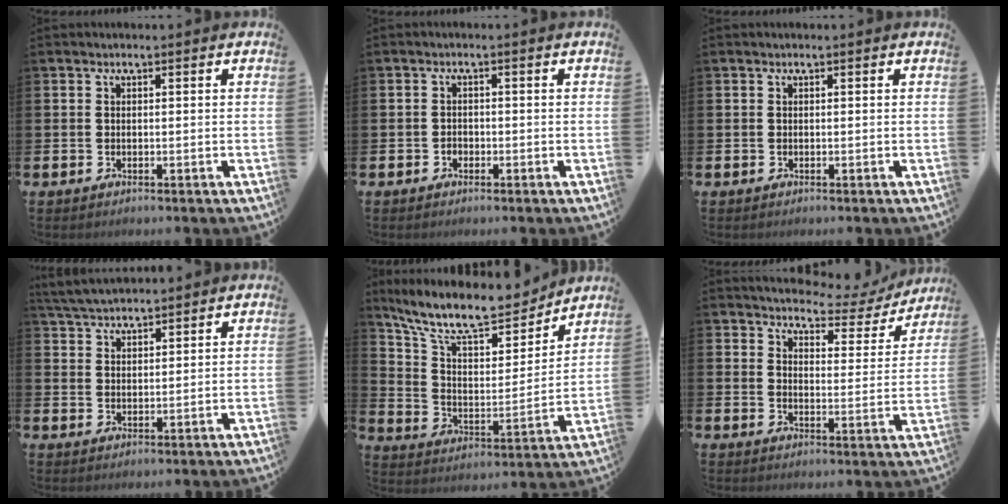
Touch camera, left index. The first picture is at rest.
{"total": 1.2, "force": [-0.7, 1.0, 0.3], "torque": [-0.006, 0.002, -0.015]}
{"total": 0.0}
{"total": 4.1, "force": [4.0, 0.6, 0.6], "torque": [-0.027, -0.013, 0.074]}
{"total": 12.8, "force": [11.1, 3.6, 5.4], "torque": [-0.137, -0.069, 0.194]}
{"total": 4.5, "force": [4.2, 1.3, 0.7], "torque": [-0.020, -0.037, 0.065]}